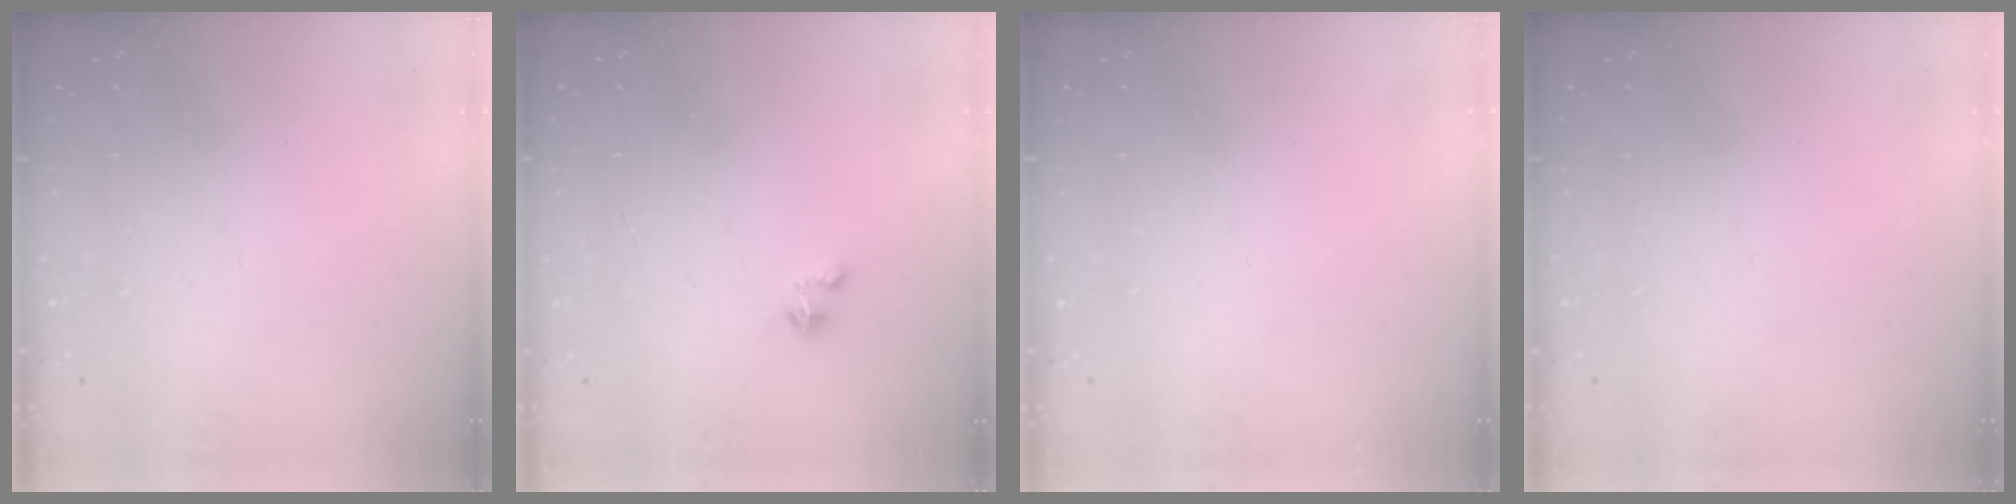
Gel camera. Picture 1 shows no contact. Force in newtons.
{"total": 1.4, "press": 1.4, "slide": 0.2}
{"total": 0.0}
{"total": 0.0}